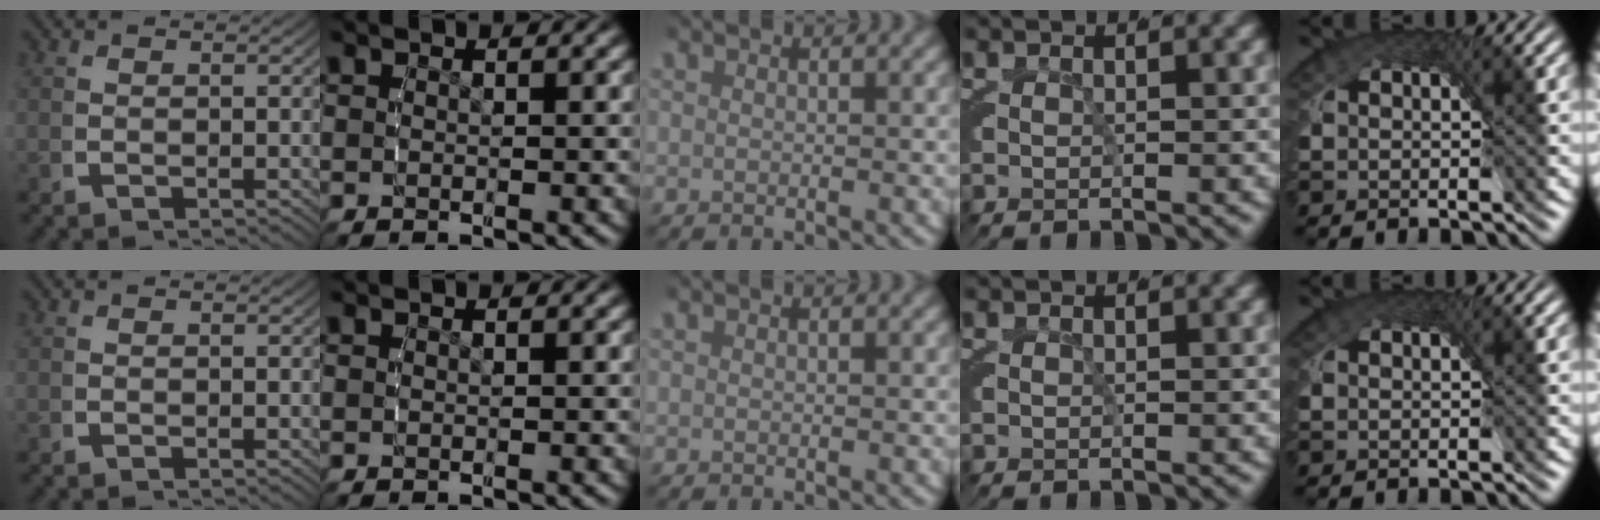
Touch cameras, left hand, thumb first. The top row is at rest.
{"little": {"total": 0.9, "force": [0.2, 0.8, 0.2], "torque": [-0.005, -0.001, -0.001]}}